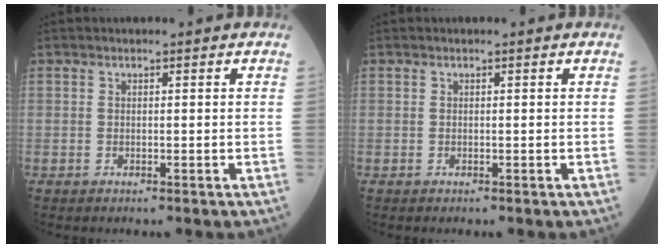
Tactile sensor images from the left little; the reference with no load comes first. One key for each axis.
{"total": 0.0}